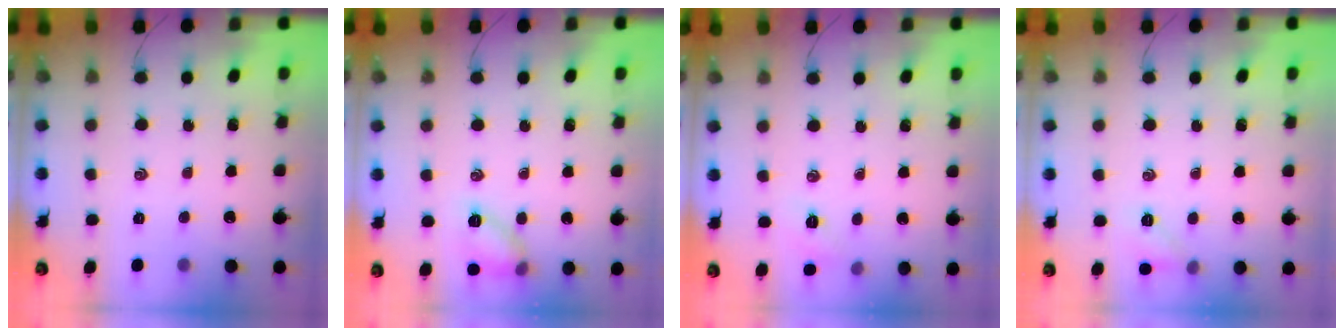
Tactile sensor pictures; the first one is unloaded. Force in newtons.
{"total": 9.4, "press": 9.4, "slide": 0.7}
{"total": 5.1, "press": 5.0, "slide": 1.3}
{"total": 6.8, "press": 6.5, "slide": 2.0}